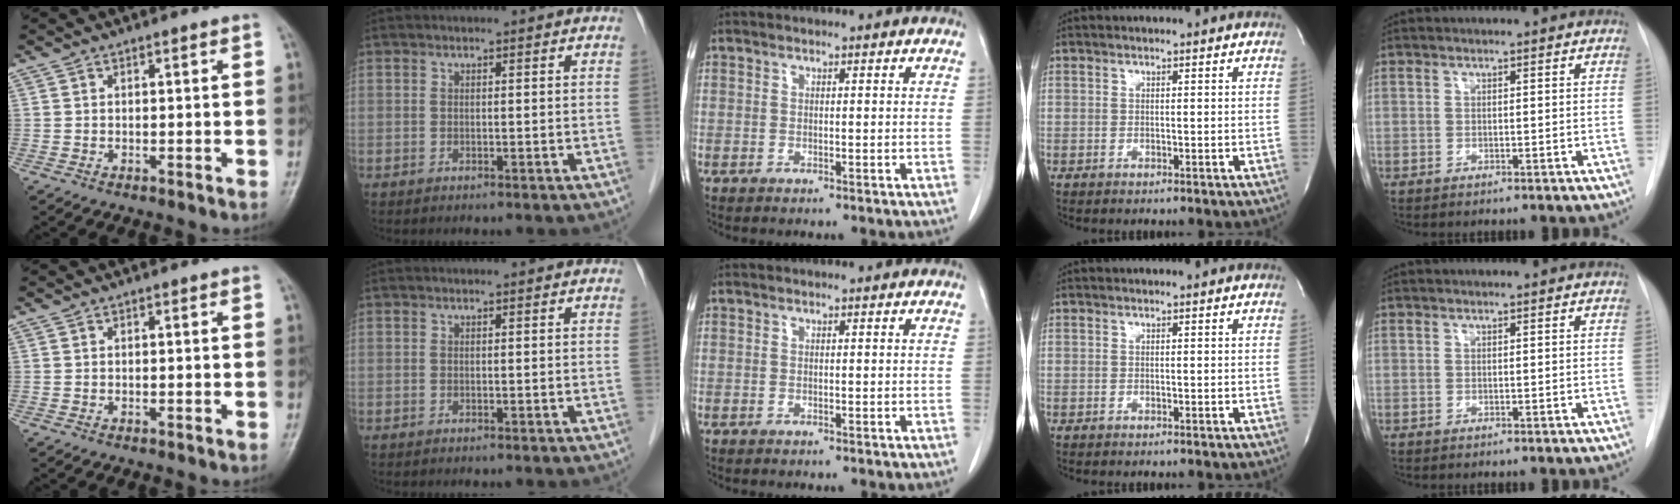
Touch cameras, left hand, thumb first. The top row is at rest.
{}